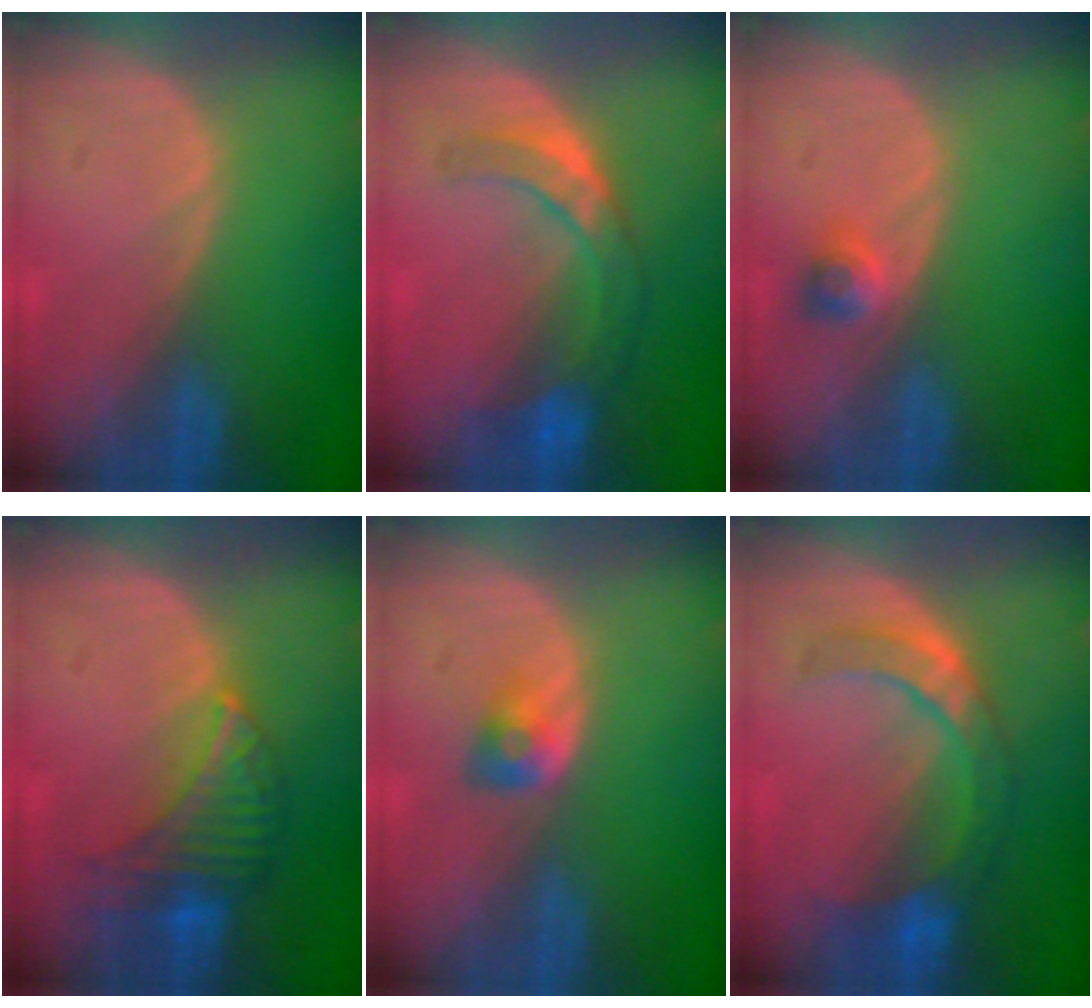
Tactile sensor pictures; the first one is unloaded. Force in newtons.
{"total": 7.5, "press": 6.7, "slide": 3.5}
{"total": 2.4, "press": 2.0, "slide": 1.3}
{"total": 7.7, "press": 7.1, "slide": 3.0}
{"total": 2.7, "press": 2.4, "slide": 1.2}
{"total": 7.7, "press": 7.3, "slide": 2.4}